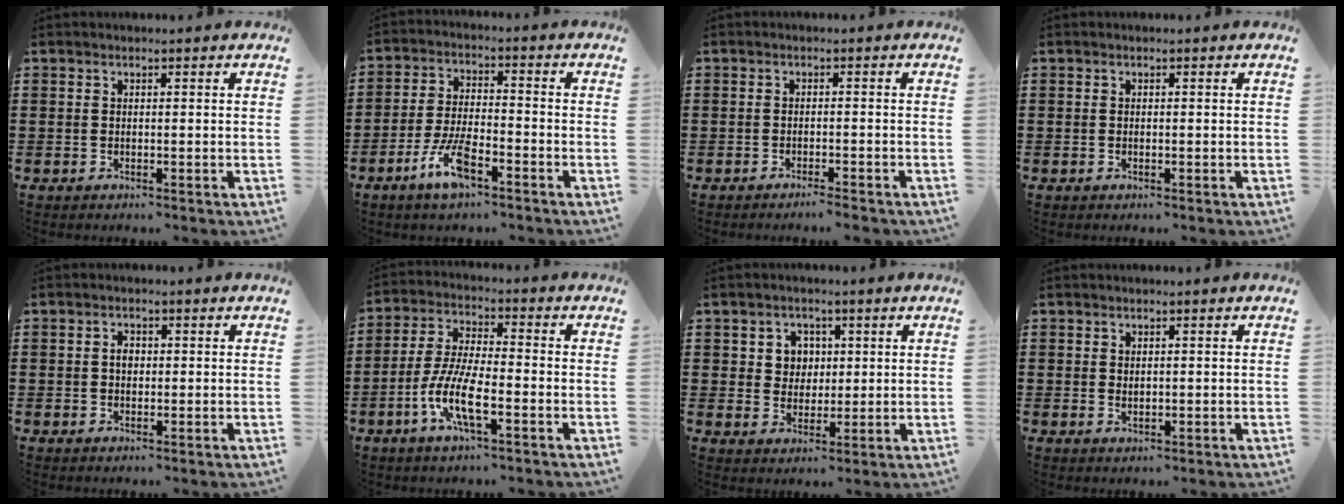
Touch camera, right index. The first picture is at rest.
{"total": 7.4, "force": [-4.2, 2.3, 5.6], "torque": [-0.129, -0.004, -0.081]}
{"total": 1.6, "force": [-1.4, -0.1, 0.7], "torque": [-0.012, 0.000, -0.027]}
{"total": 0.0}
{"total": 1.8, "force": [0.1, 1.2, 1.4], "torque": [-0.028, 0.007, 0.000]}
{"total": 8.6, "force": [-3.6, 2.3, 7.5], "torque": [-0.178, -0.016, -0.074]}
{"total": 4.0, "force": [1.2, 3.7, 1.0], "torque": [-0.030, 0.010, 0.017]}
{"total": 0.9, "force": [0.4, 0.6, 0.5], "torque": [-0.012, 0.005, 0.007]}